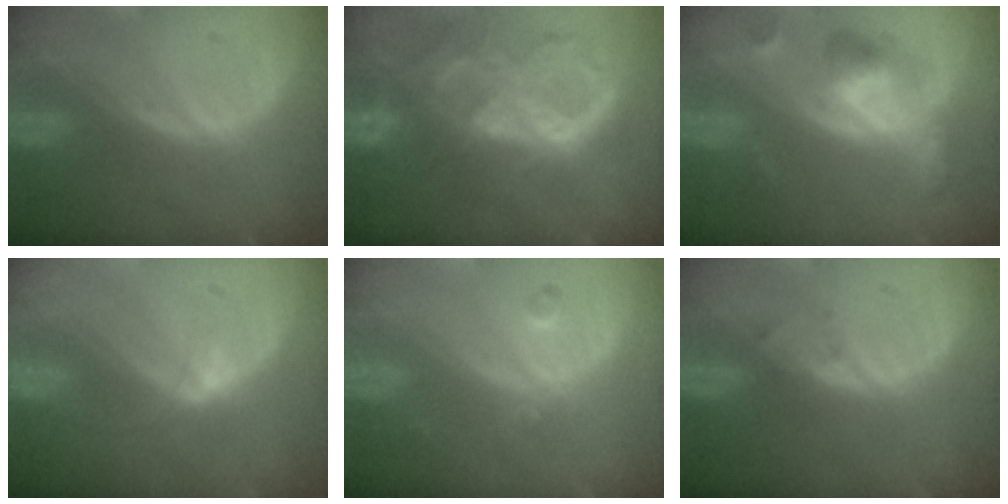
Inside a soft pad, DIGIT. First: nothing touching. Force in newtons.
{"total": 10.5, "press": 8.8, "slide": 5.7}
{"total": 5.8, "press": 5.8, "slide": 0.2}
{"total": 2.9, "press": 2.5, "slide": 1.5}
{"total": 2.1, "press": 1.8, "slide": 1.1}
{"total": 1.1, "press": 0.8, "slide": 0.7}